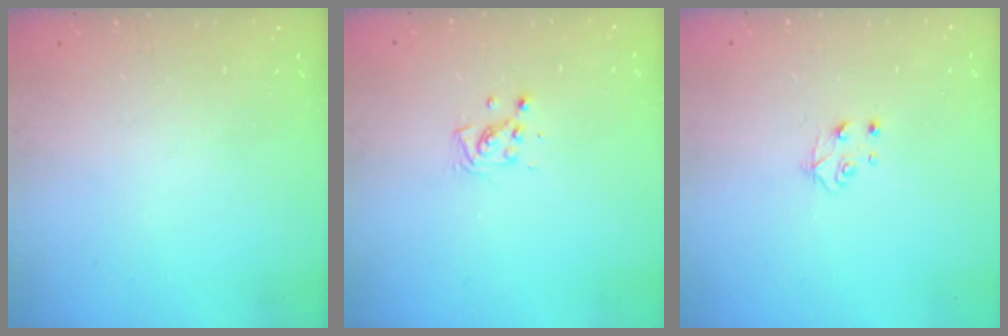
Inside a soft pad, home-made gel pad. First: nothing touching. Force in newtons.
{"total": 5.1, "press": 4.9, "slide": 1.3}
{"total": 4.0, "press": 3.9, "slide": 0.4}